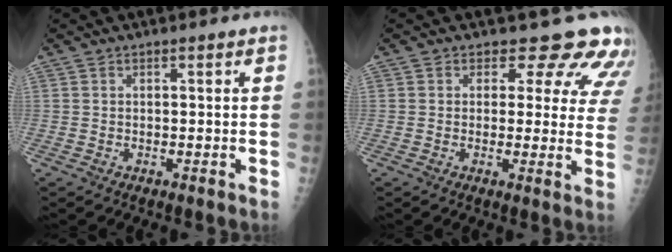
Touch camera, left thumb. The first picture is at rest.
{"total": 10.5, "force": [8.9, 5.0, 2.4], "torque": [0.029, -0.048, 0.075]}